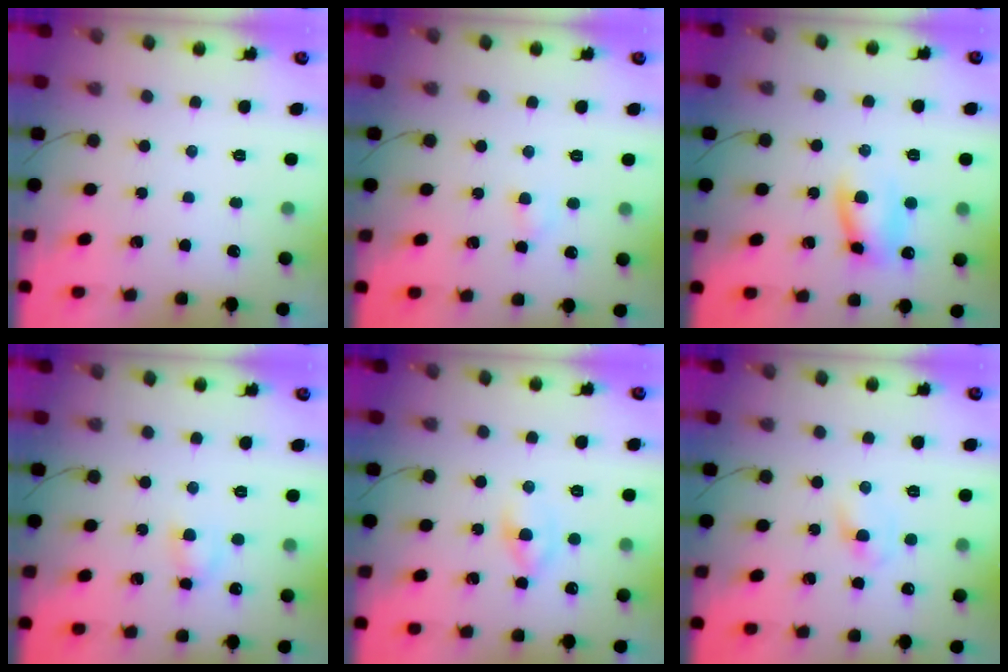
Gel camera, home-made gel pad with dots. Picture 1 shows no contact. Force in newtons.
{"total": 2.6, "press": 2.4, "slide": 0.9}
{"total": 8.7, "press": 8.7, "slide": 0.7}
{"total": 2.7, "press": 2.5, "slide": 1.0}
{"total": 2.4, "press": 2.1, "slide": 1.2}
{"total": 3.0, "press": 2.7, "slide": 1.2}